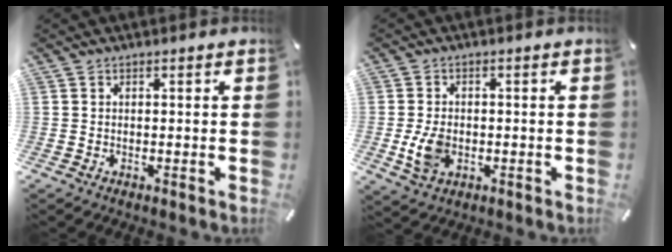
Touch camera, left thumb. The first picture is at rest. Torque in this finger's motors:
{"motor_torque": [0.96, 1.10, 0.49, 0.17, 0.06]}